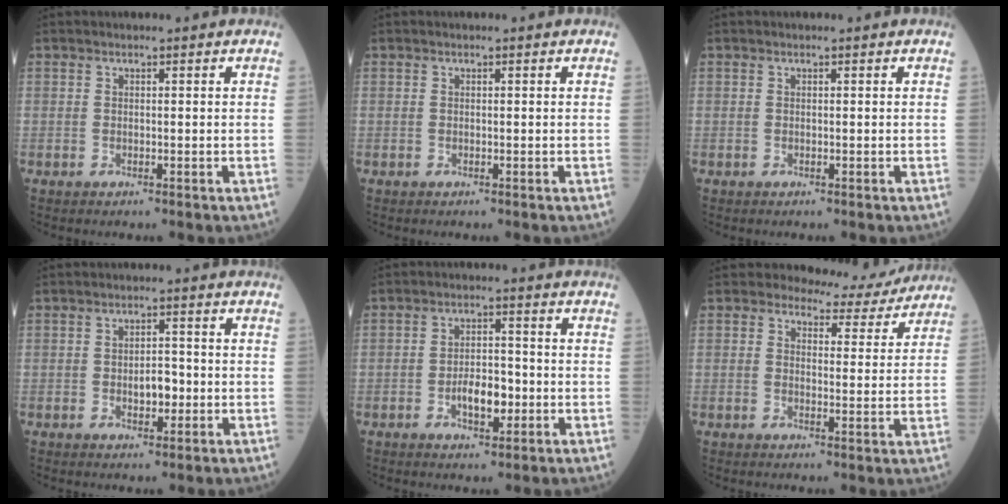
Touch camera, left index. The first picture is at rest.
{"total": 0.0}
{"total": 0.0}
{"total": 3.5, "force": [-0.8, 1.8, 2.9], "torque": [-0.044, 0.004, -0.010]}
{"total": 5.4, "force": [-1.7, 2.5, 4.5], "torque": [-0.080, 0.005, -0.026]}
{"total": 7.3, "force": [7.0, 2.2, 0.0], "torque": [0.006, -0.012, 0.074]}